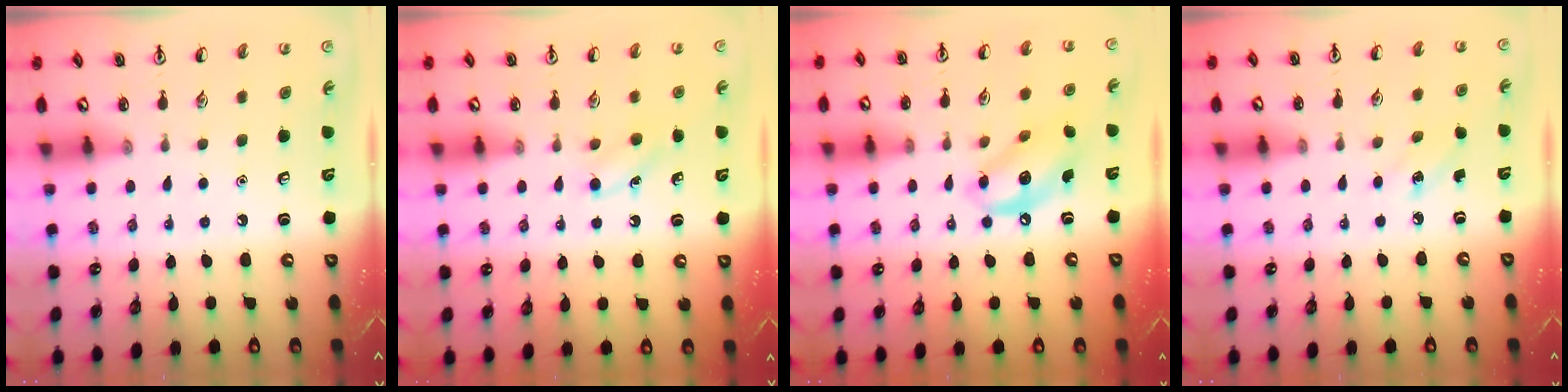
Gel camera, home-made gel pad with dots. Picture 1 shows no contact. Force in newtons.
{"total": 6.1, "press": 5.8, "slide": 1.6}
{"total": 12.1, "press": 11.8, "slide": 3.0}
{"total": 3.8, "press": 3.6, "slide": 1.2}